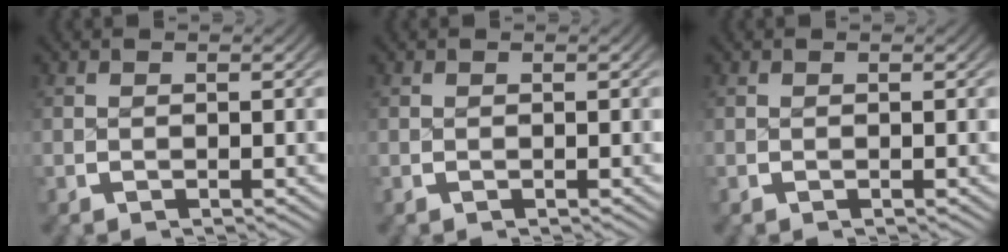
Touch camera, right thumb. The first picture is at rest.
{"total": 0.0}
{"total": 0.0}